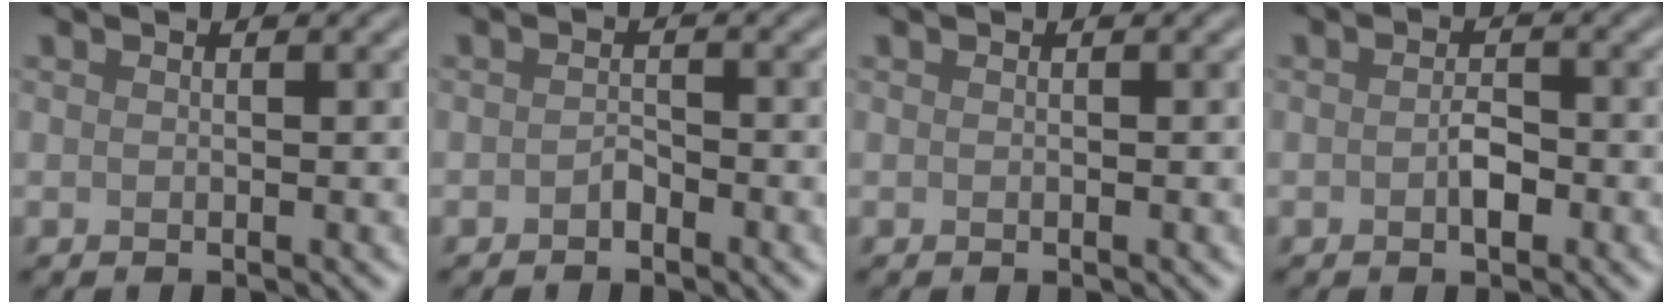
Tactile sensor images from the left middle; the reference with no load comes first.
{"total": 1.0, "force": [-0.7, 0.5, 0.5], "torque": [-0.011, 0.002, -0.013]}
{"total": 0.0}
{"total": 1.9, "force": [-0.5, 1.0, 1.5], "torque": [-0.027, 0.002, -0.010]}